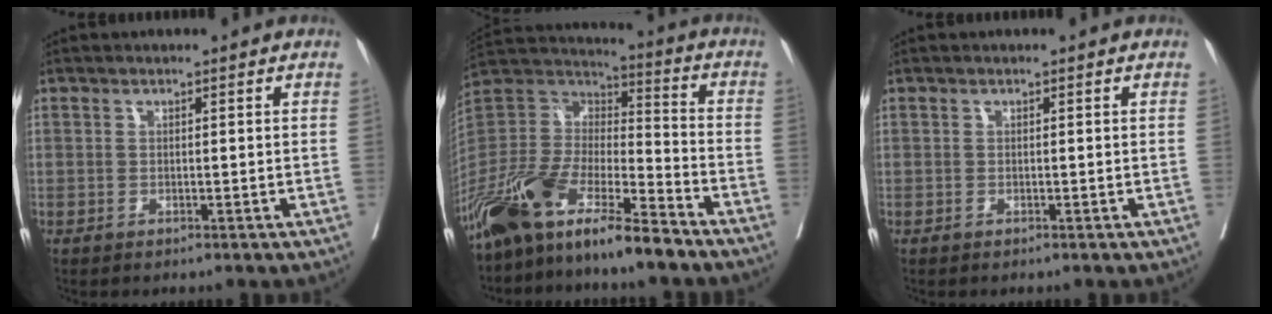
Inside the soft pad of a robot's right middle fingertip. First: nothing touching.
{"total": 17.2, "force": [-13.0, 3.2, 10.8], "torque": [-0.217, -0.005, -0.244]}
{"total": 0.0}